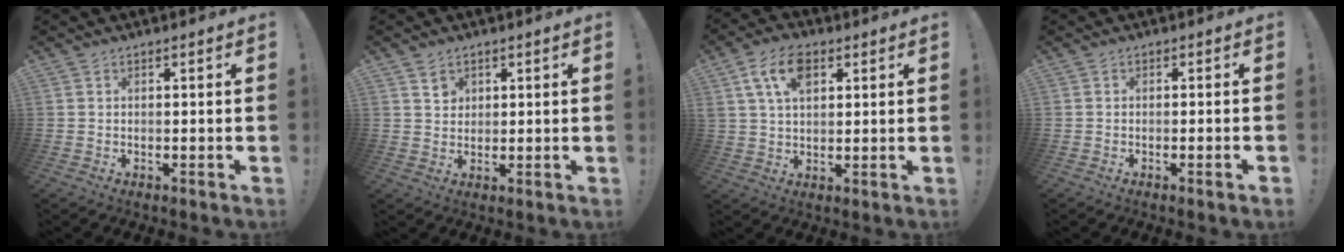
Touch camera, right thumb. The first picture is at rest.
{"total": 3.4, "force": [2.2, 2.5, 0.7], "torque": [0.004, -0.015, 0.035]}
{"total": 10.3, "force": [4.4, 6.1, 7.0], "torque": [-0.133, 0.005, 0.081]}
{"total": 1.5, "force": [-0.7, -0.4, 1.2], "torque": [-0.023, -0.001, -0.013]}